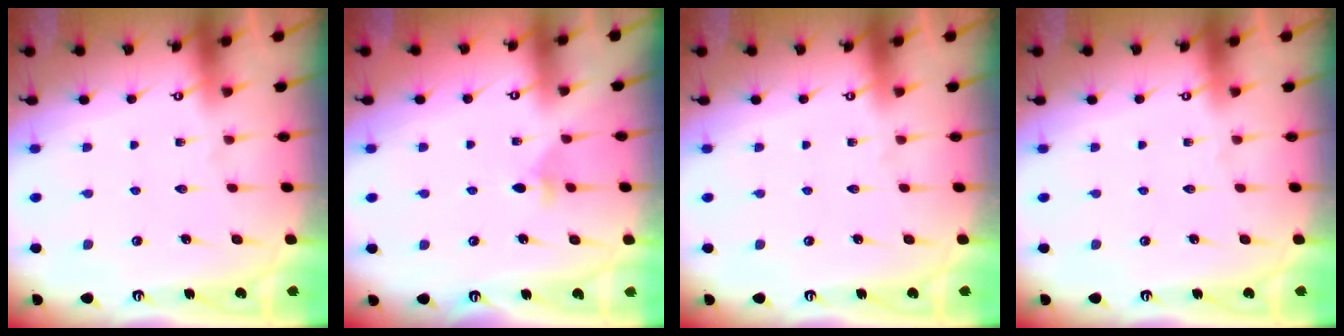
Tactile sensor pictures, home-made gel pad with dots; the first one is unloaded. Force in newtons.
{"total": 4.2, "press": 4.1, "slide": 0.8}
{"total": 0.0}
{"total": 0.0}